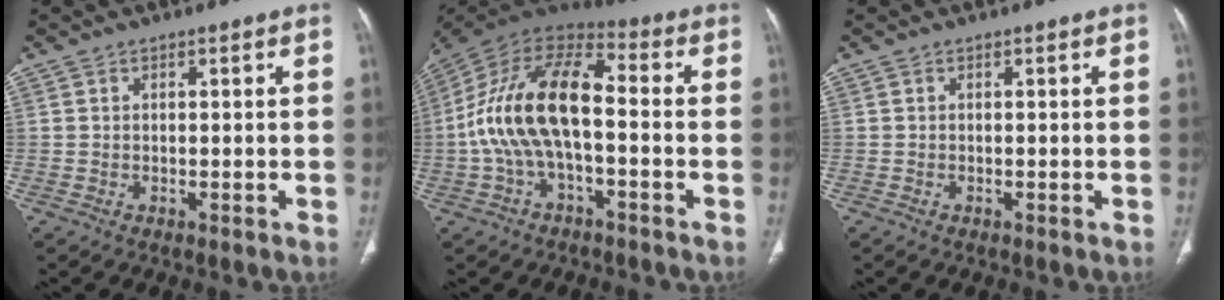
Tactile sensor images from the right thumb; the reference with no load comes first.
{"total": 17.7, "force": [-2.0, 8.7, 15.3], "torque": [-0.298, 0.046, -0.044]}
{"total": 0.0}